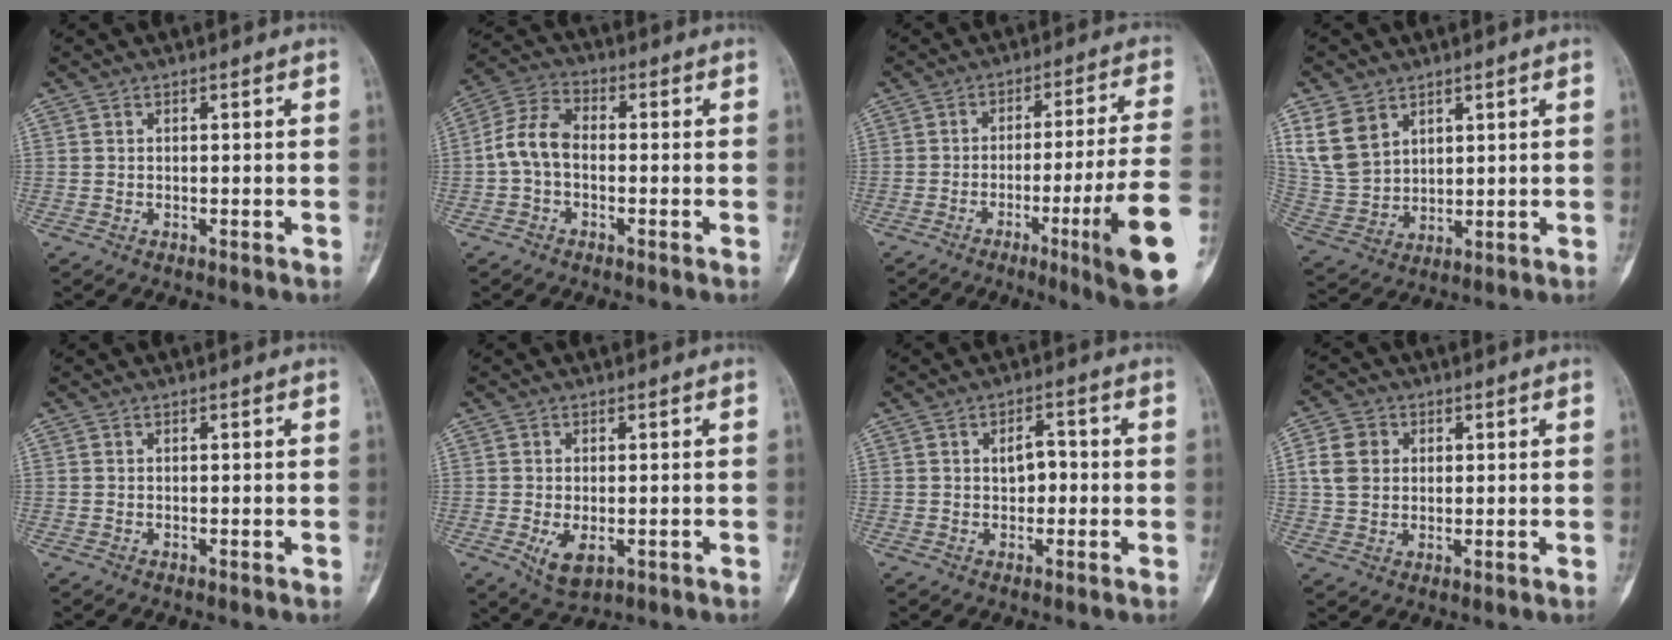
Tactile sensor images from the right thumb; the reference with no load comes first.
{"total": 7.3, "force": [-1.1, 4.7, 5.5], "torque": [-0.106, 0.024, -0.033]}
{"total": 17.5, "force": [-6.2, 0.1, 16.4], "torque": [-0.213, 0.008, -0.091]}
{"total": 9.9, "force": [5.2, 7.0, 4.7], "torque": [-0.079, -0.015, 0.122]}
{"total": 0.0}
{"total": 5.0, "force": [-1.4, 2.8, 3.9], "torque": [-0.064, -0.008, -0.014]}
{"total": 3.8, "force": [0.1, 2.5, 2.9], "torque": [-0.032, 0.012, -0.004]}
{"total": 6.4, "force": [1.3, 5.4, 3.2], "torque": [-0.046, 0.004, 0.023]}